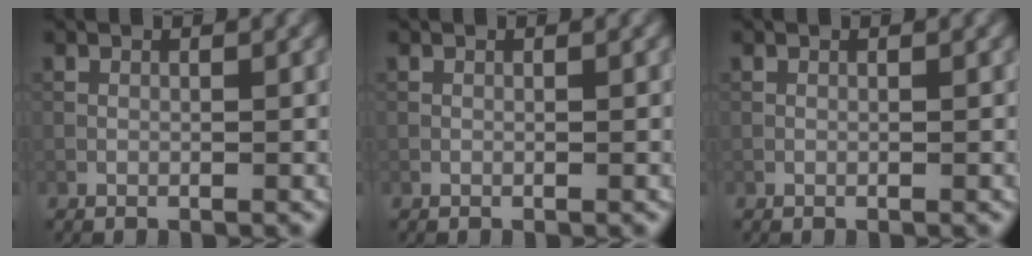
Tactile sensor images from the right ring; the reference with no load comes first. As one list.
[{"total": 0.0}, {"total": 0.0}]